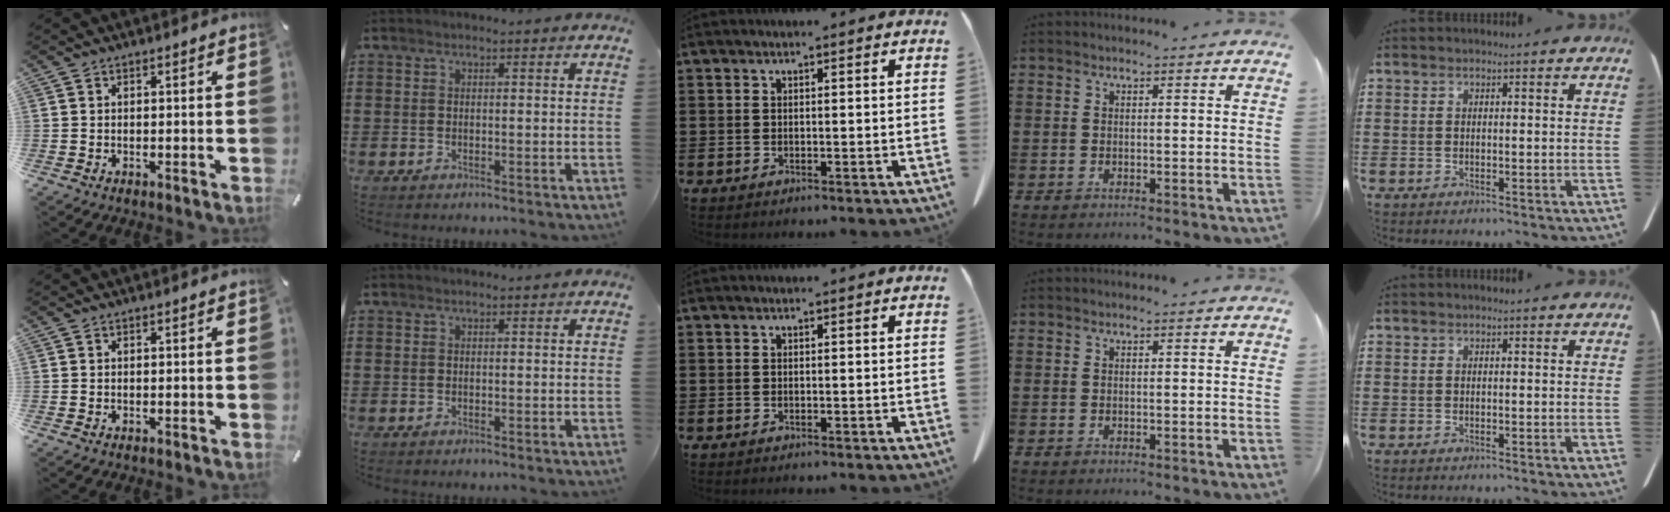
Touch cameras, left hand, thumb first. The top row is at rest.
{}